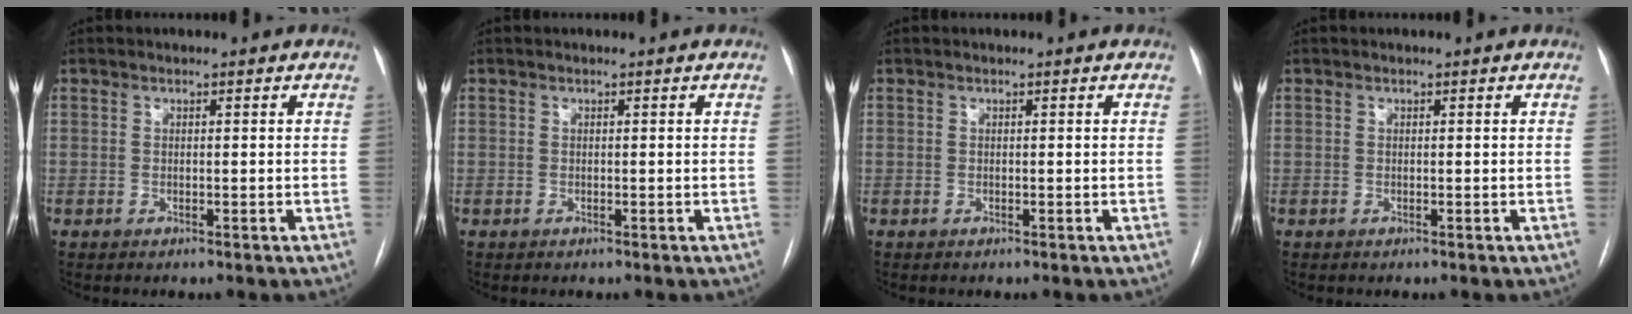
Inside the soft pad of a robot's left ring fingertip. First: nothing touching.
{"total": 0.0}
{"total": 0.0}
{"total": 0.0}